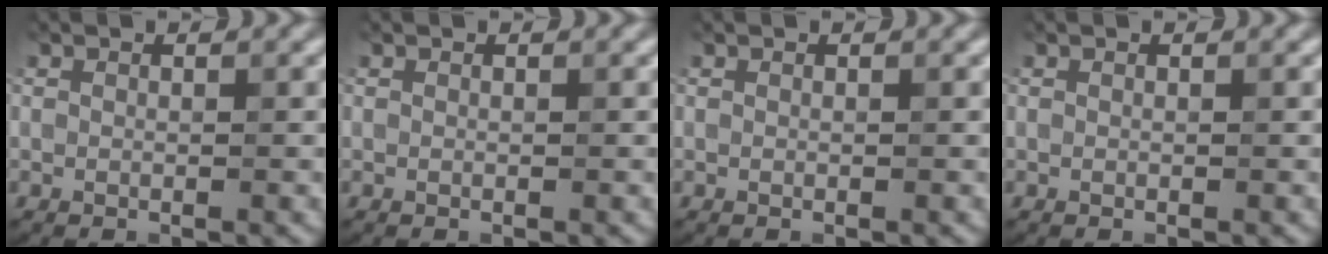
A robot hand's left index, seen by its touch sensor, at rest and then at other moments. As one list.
[{"total": 0.0}, {"total": 0.0}, {"total": 0.0}]